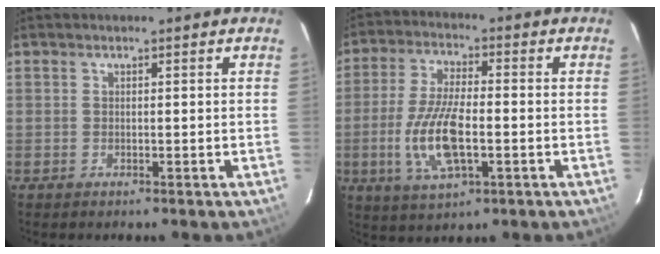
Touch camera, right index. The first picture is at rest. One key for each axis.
{"total": 12.1, "fx": -2.8, "fy": 4.3, "fz": 11.0, "tx": -0.231, "ty": -0.007, "tz": -0.053}